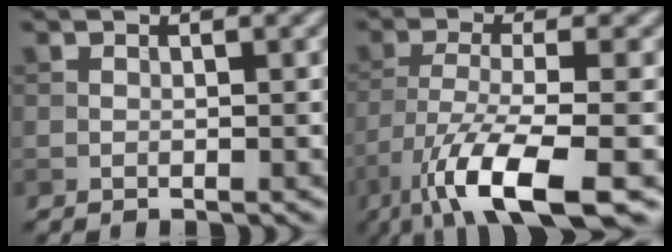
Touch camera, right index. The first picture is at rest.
{"total": 9.2, "force": [-5.5, 2.2, 7.1], "torque": [-0.124, -0.007, -0.104]}